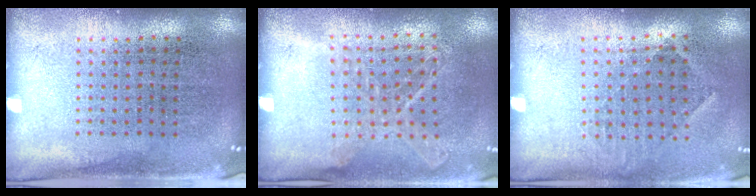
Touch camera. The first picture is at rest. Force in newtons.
{"total": 1.1, "press": 1.0, "slide": 0.5}
{"total": 0.9, "press": 0.7, "slide": 0.5}